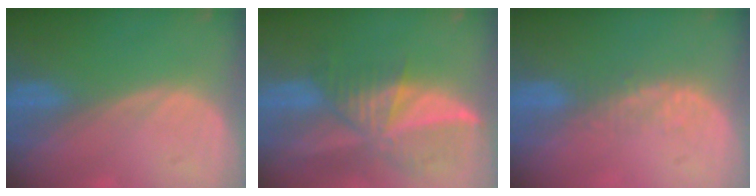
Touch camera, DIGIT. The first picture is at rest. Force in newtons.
{"total": 9.5, "press": 8.3, "slide": 4.6}
{"total": 2.9, "press": 2.3, "slide": 1.8}